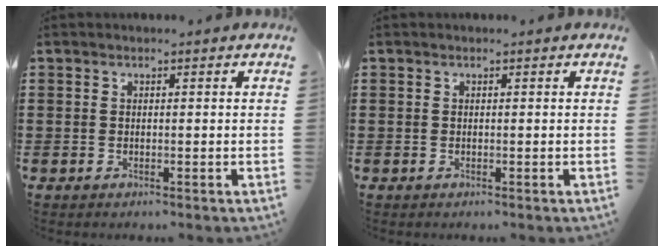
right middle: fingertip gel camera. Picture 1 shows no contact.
{"total": 0.0}